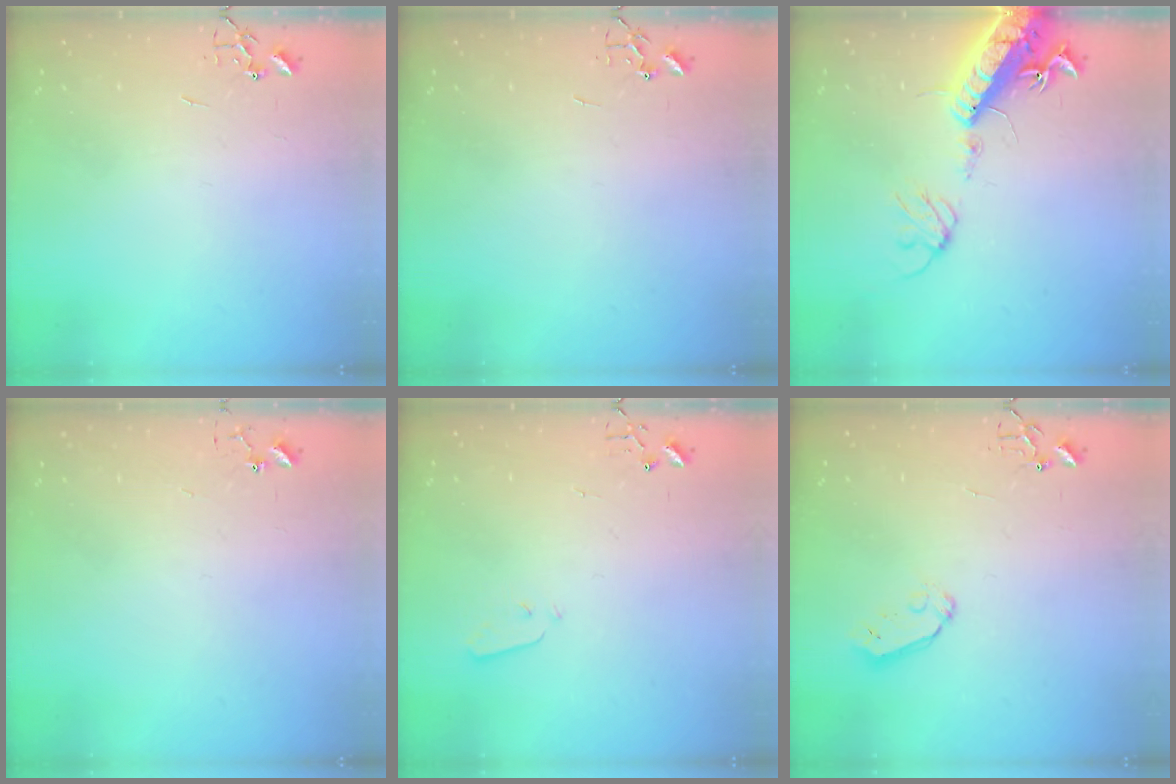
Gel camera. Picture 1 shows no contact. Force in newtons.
{"total": 0.0}
{"total": 17.2, "press": 16.7, "slide": 3.9}
{"total": 3.5, "press": 3.4, "slide": 0.4}
{"total": 2.9, "press": 2.9, "slide": 0.4}
{"total": 5.2, "press": 5.1, "slide": 0.5}